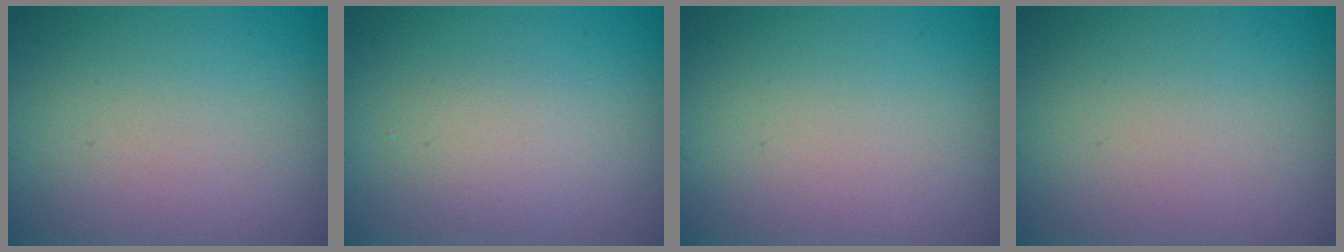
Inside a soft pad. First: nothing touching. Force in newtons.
{"total": 2.0, "press": 2.0, "slide": 0.1}
{"total": 0.0}
{"total": 0.0}